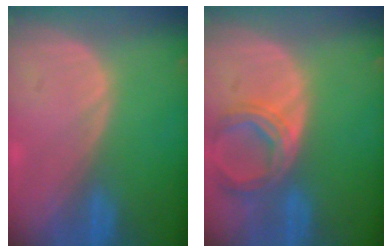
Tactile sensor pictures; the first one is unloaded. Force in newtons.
{"total": 6.6, "press": 6.0, "slide": 2.8}